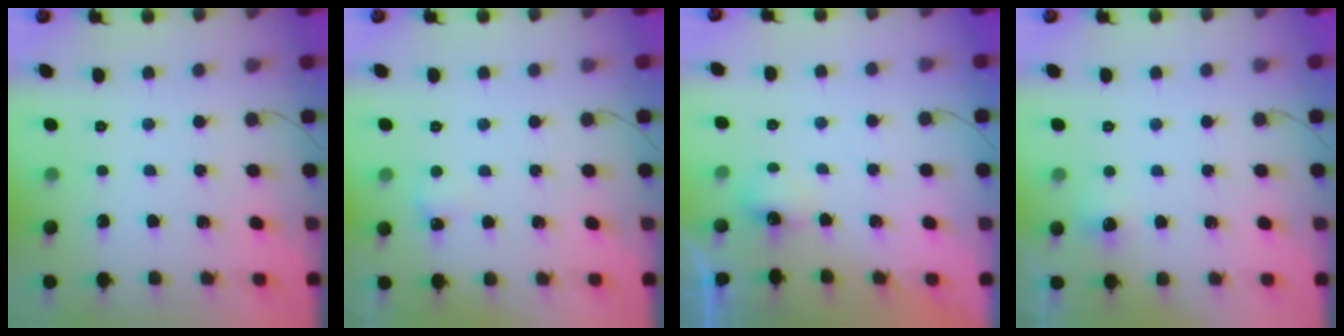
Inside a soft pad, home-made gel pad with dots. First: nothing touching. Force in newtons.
{"total": 4.9, "press": 4.8, "slide": 1.3}
{"total": 2.5, "press": 2.5, "slide": 0.6}
{"total": 4.2, "press": 3.7, "slide": 1.9}